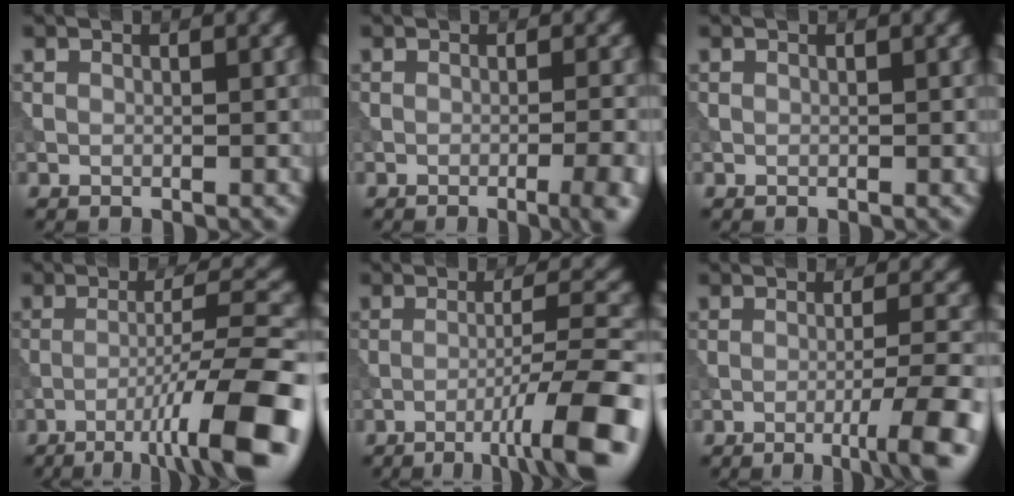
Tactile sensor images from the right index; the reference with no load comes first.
{"total": 5.4, "force": [-2.3, 1.9, 4.4], "torque": [-0.033, 0.010, -0.028]}
{"total": 0.0}
{"total": 11.4, "force": [-6.2, 1.5, 9.4], "torque": [-0.131, 0.017, -0.099]}
{"total": 8.9, "force": [-4.6, 1.0, 7.6], "torque": [-0.105, 0.015, -0.072]}
{"total": 5.9, "force": [-2.7, 0.7, 5.2], "torque": [-0.072, 0.004, -0.046]}